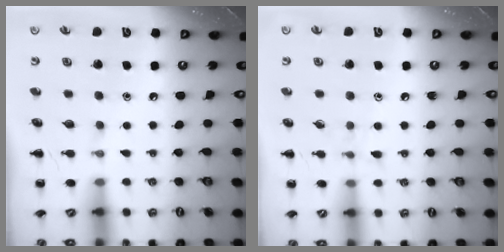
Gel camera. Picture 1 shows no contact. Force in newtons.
{"total": 5.4, "press": 5.0, "slide": 2.2}